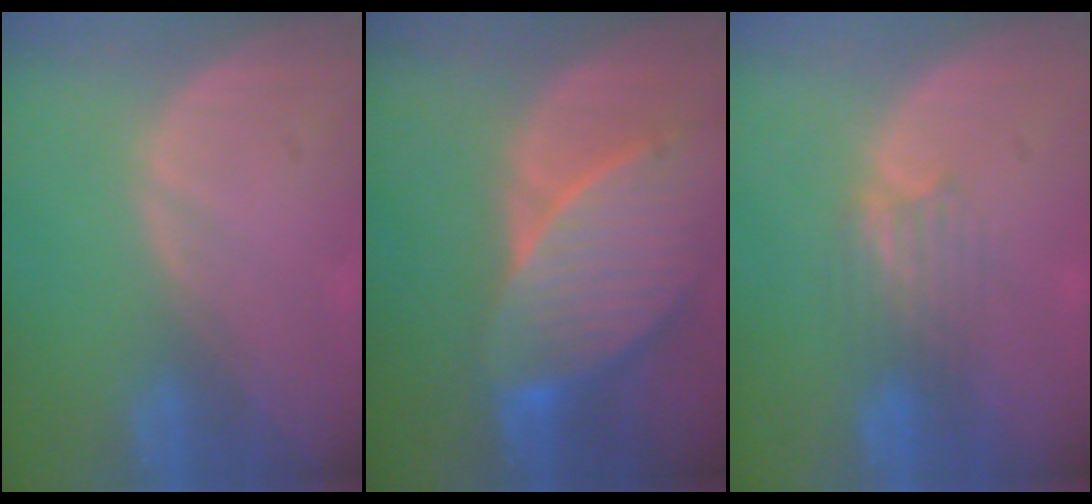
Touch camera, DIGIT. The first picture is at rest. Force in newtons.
{"total": 9.2, "press": 8.6, "slide": 3.4}
{"total": 3.3, "press": 3.2, "slide": 0.6}